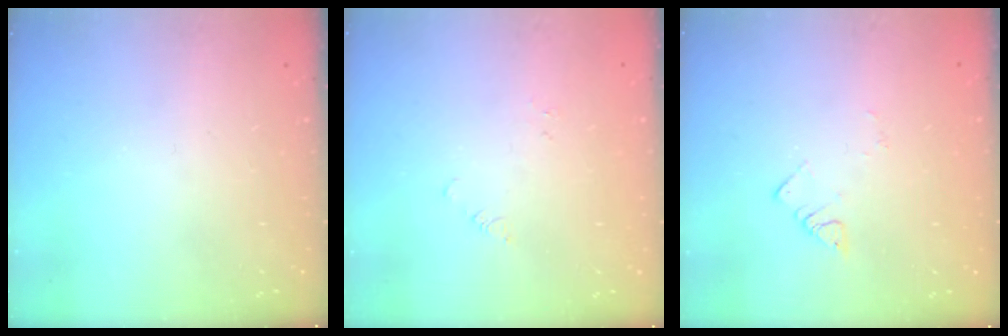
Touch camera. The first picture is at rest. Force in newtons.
{"total": 2.2, "press": 2.2, "slide": 0.2}
{"total": 2.6, "press": 2.6, "slide": 0.3}